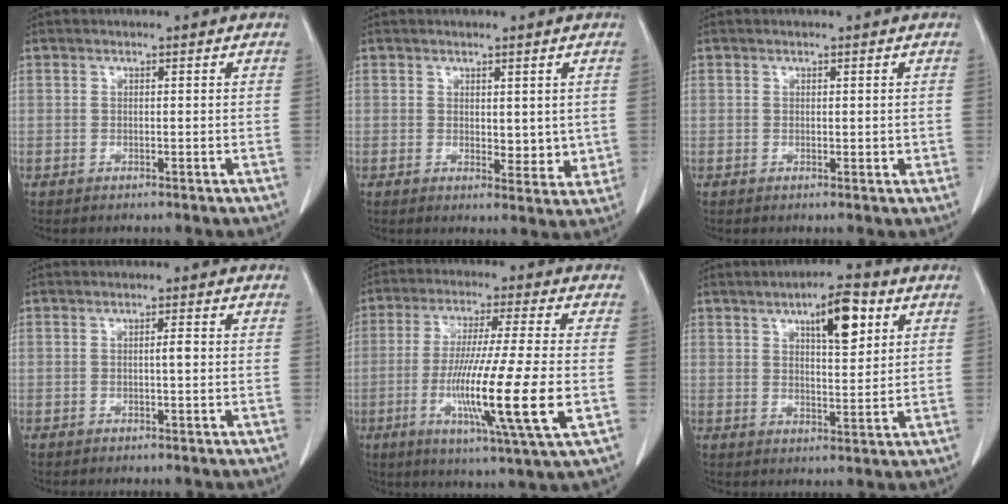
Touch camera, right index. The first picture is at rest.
{"total": 3.9, "force": [0.4, 2.2, 3.3], "torque": [-0.032, -0.010, 0.010]}
{"total": 1.5, "force": [0.0, 0.8, 1.3], "torque": [-0.013, -0.002, -0.001]}
{"total": 1.3, "force": [-0.1, 0.2, 1.3], "torque": [-0.019, 0.002, -0.003]}
{"total": 16.5, "force": [-3.7, -0.5, 16.0], "torque": [-0.295, -0.029, -0.070]}
{"total": 8.3, "force": [3.8, 2.3, 7.0], "torque": [-0.109, 0.006, 0.058]}